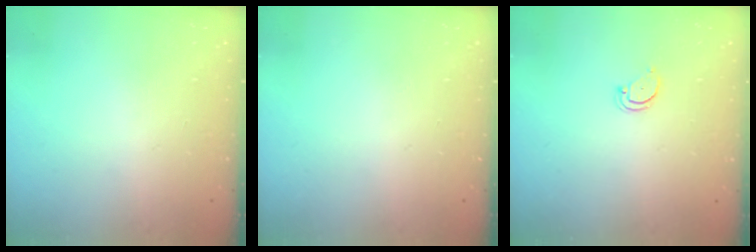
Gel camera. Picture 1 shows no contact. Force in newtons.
{"total": 0.0}
{"total": 2.4, "press": 2.4, "slide": 0.2}